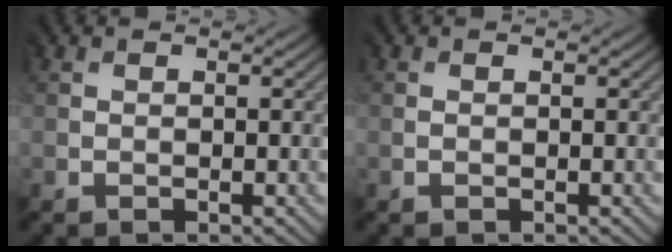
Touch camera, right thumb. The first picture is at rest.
{"total": 0.0}